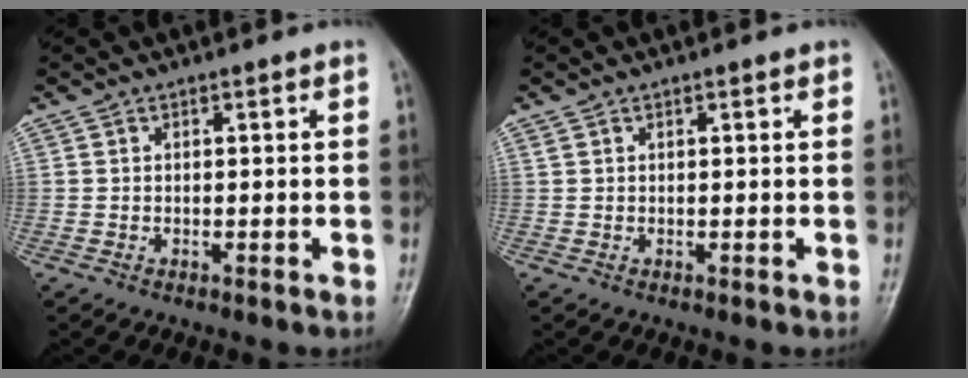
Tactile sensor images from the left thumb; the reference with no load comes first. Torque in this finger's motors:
{"motor_torque": [0.07, -0.04, -0.08, -0.04, 0.00]}